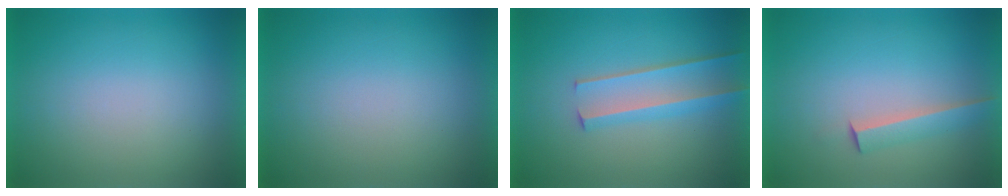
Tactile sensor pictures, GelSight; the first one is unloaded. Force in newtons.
{"total": 0.0}
{"total": 2.9}
{"total": 2.4}